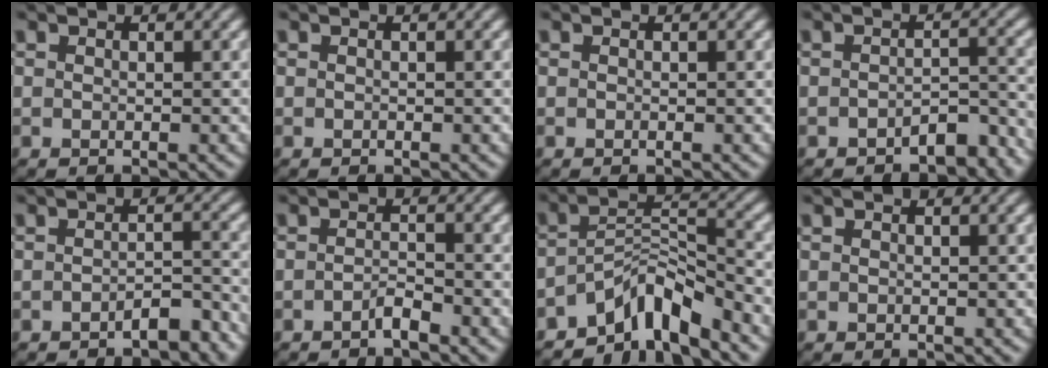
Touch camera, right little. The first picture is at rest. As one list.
[{"total": 0.0}, {"total": 0.0}, {"total": 3.7, "force": [-3.5, 0.5, 1.2], "torque": [0.001, -0.011, -0.050]}, {"total": 2.9, "force": [-2.7, 0.1, 1.0], "torque": [-0.003, -0.008, -0.044]}, {"total": 1.7, "force": [-1.6, -0.3, 0.5], "torque": [0.001, -0.004, -0.029]}, {"total": 8.7, "force": [-5.8, 4.5, 4.7], "torque": [-0.069, -0.028, -0.087]}, {"total": 0.0}]